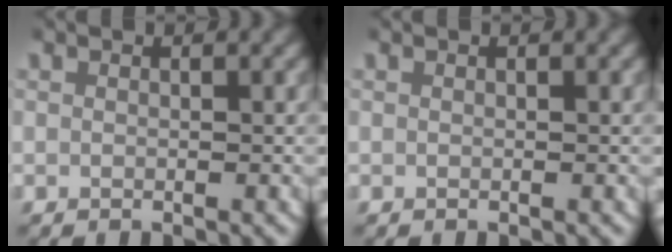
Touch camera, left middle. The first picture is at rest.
{"total": 0.0}